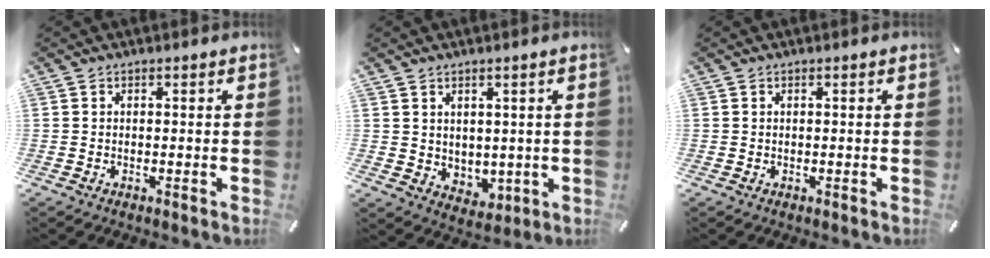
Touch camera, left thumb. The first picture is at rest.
{"total": 4.7, "force": [3.1, 3.5, -0.2], "torque": [0.012, -0.025, 0.058]}
{"total": 0.0}